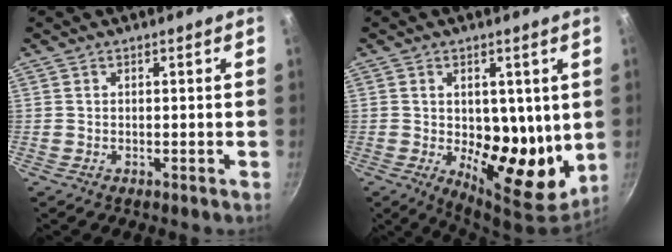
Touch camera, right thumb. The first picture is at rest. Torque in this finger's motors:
{"motor_torque": [-0.43, 0.99, 0.02, 0.03, 0.31]}